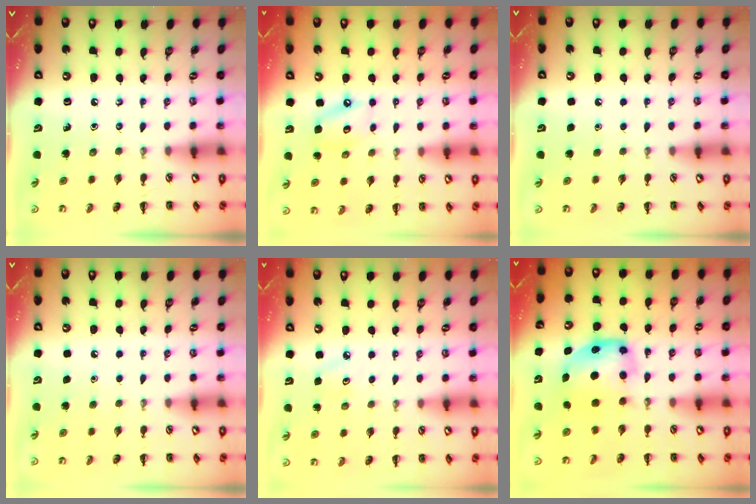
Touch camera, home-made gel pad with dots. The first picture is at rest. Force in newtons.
{"total": 7.6, "press": 7.5, "slide": 0.9}
{"total": 1.8, "press": 1.8, "slide": 0.1}
{"total": 1.8, "press": 1.8, "slide": 0.1}
{"total": 4.8, "press": 4.6, "slide": 1.3}
{"total": 5.7, "press": 5.7, "slide": 0.5}